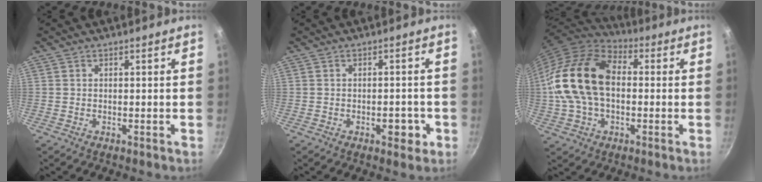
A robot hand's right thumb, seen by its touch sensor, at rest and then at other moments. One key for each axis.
{"total": 3.8, "fx": -1.5, "fy": 2.1, "fz": 2.9, "tx": -0.022, "ty": 0.010, "tz": -0.018}
{"total": 19.3, "fx": 0.5, "fy": 12.9, "fz": 14.4, "tx": -0.262, "ty": 0.032, "tz": -0.001}